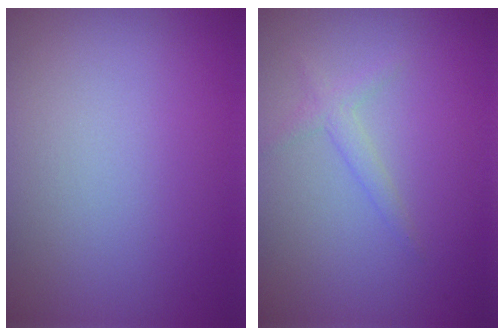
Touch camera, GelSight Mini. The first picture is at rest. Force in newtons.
{"total": 1.3, "press": 1.3, "slide": 0.1}